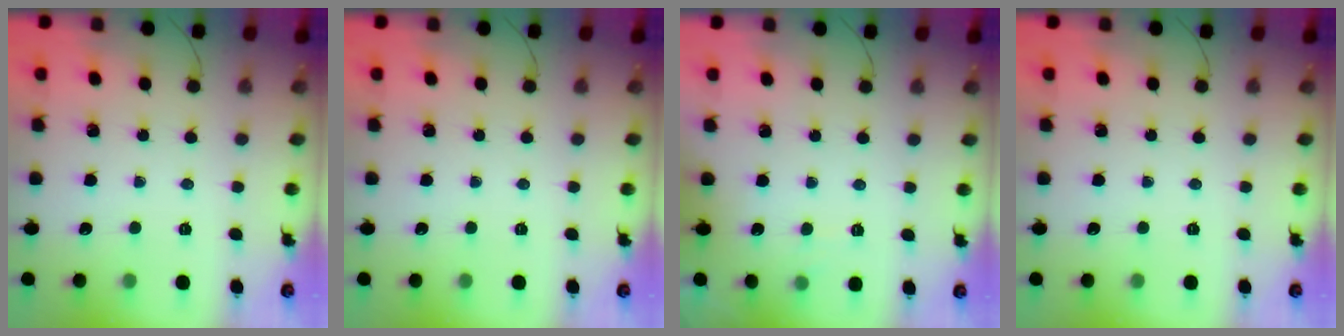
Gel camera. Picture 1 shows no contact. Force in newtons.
{"total": 0.0}
{"total": 3.0, "press": 2.6, "slide": 1.6}
{"total": 0.0}